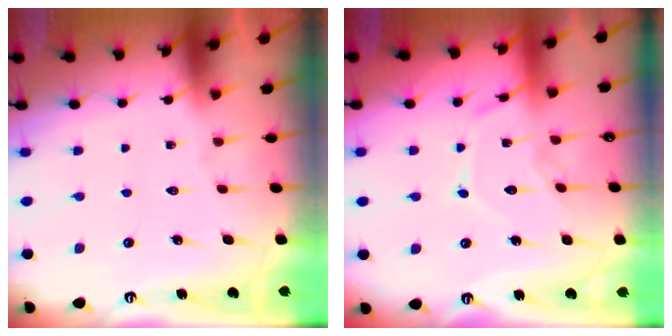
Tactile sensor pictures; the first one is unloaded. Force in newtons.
{"total": 10.8, "press": 10.8, "slide": 0.3}